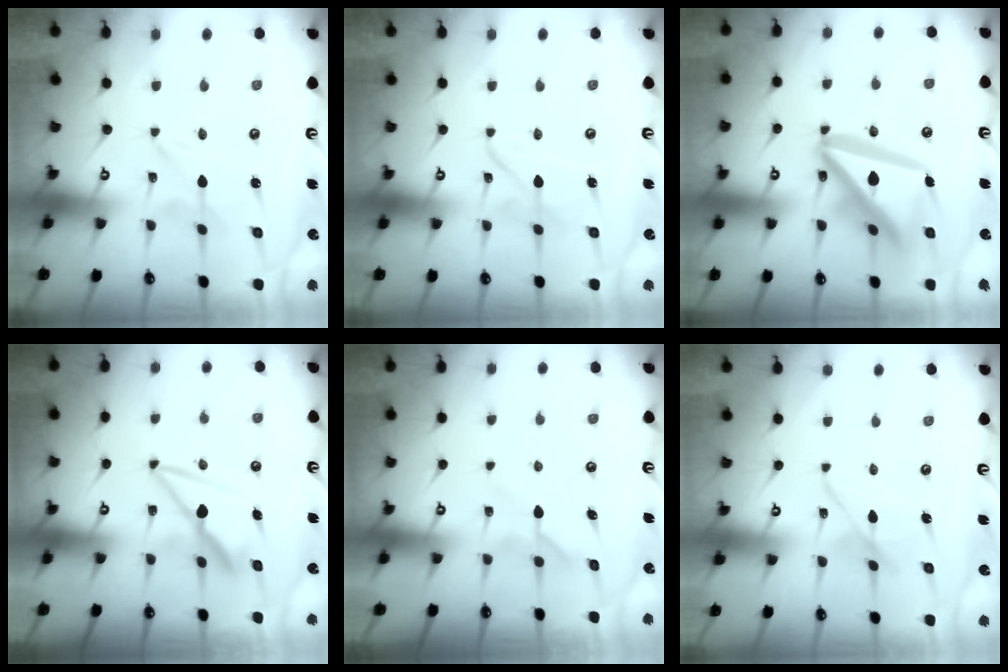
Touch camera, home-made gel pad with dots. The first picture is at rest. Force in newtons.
{"total": 2.6, "press": 2.6, "slide": 0.2}
{"total": 18.8, "press": 18.6, "slide": 2.2}
{"total": 7.8, "press": 7.8, "slide": 0.7}
{"total": 5.5, "press": 5.5, "slide": 0.6}
{"total": 5.7, "press": 5.7, "slide": 0.3}